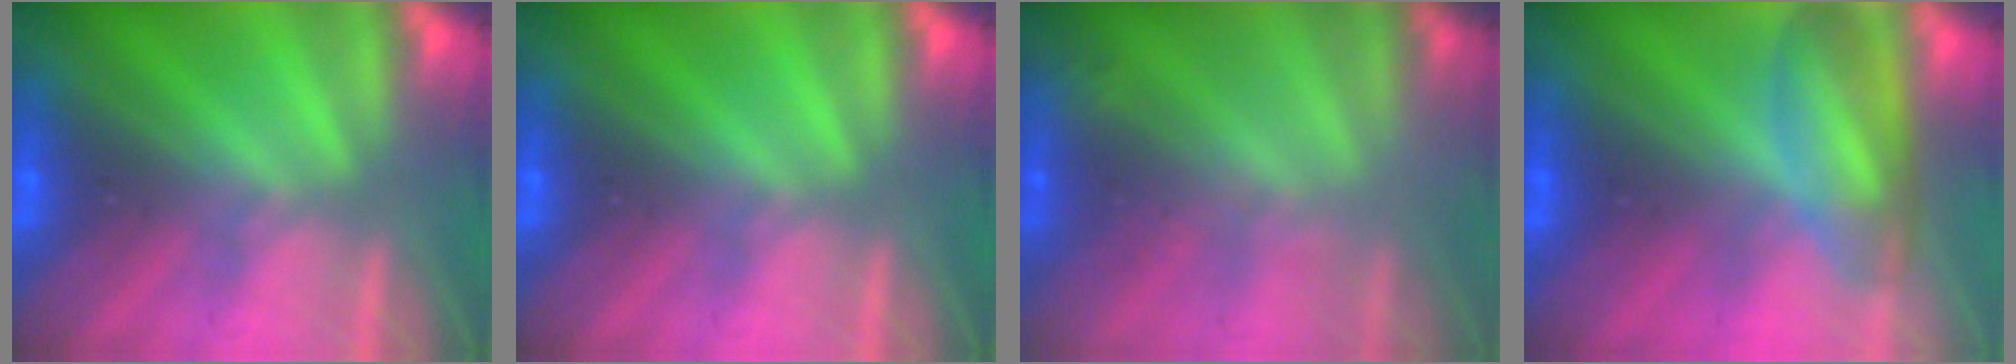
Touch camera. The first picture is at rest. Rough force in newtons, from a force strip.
{"total": 0.0}
{"total": 2.6}
{"total": 4.6}